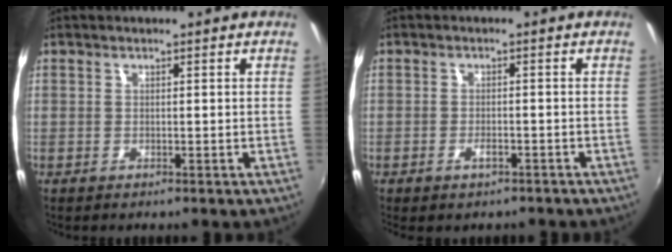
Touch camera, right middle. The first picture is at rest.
{"total": 2.3, "force": [-1.5, 1.1, 1.3], "torque": [-0.025, -0.002, -0.023]}